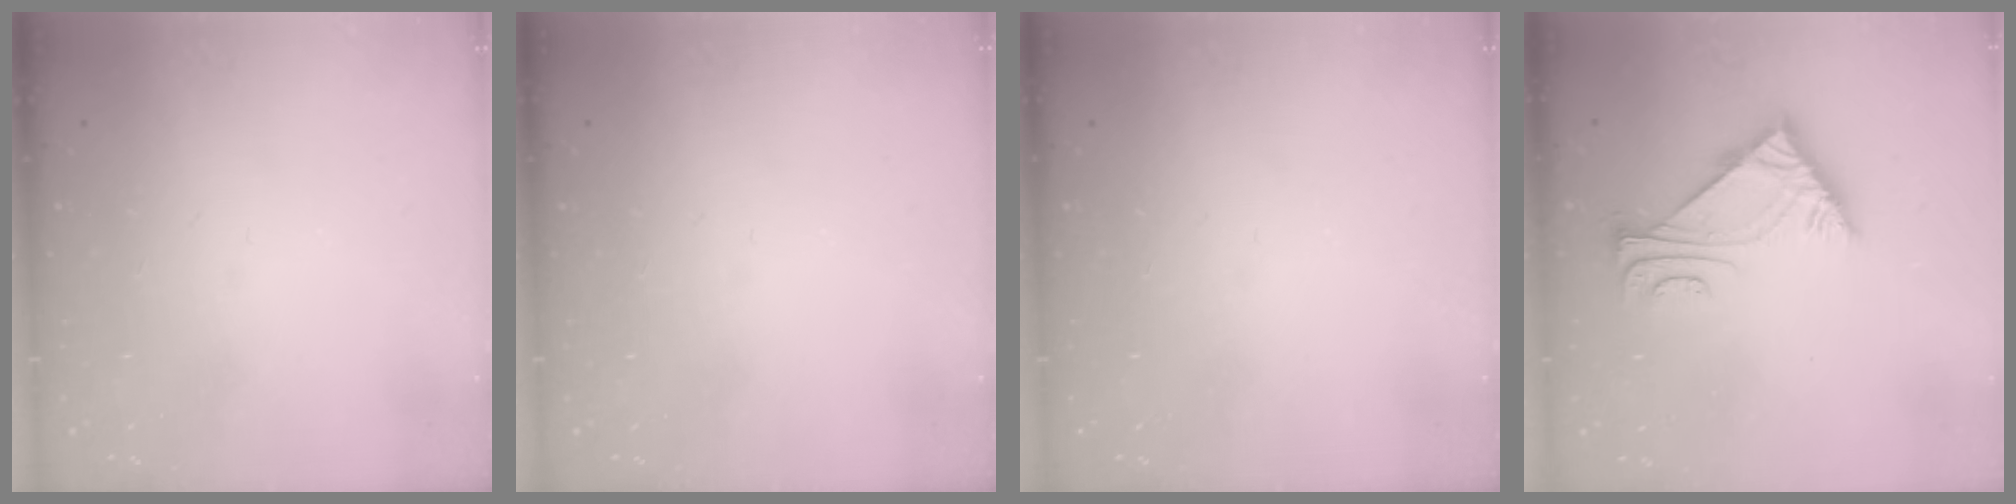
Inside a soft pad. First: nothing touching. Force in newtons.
{"total": 0.0}
{"total": 0.0}
{"total": 6.6, "press": 6.5, "slide": 1.2}